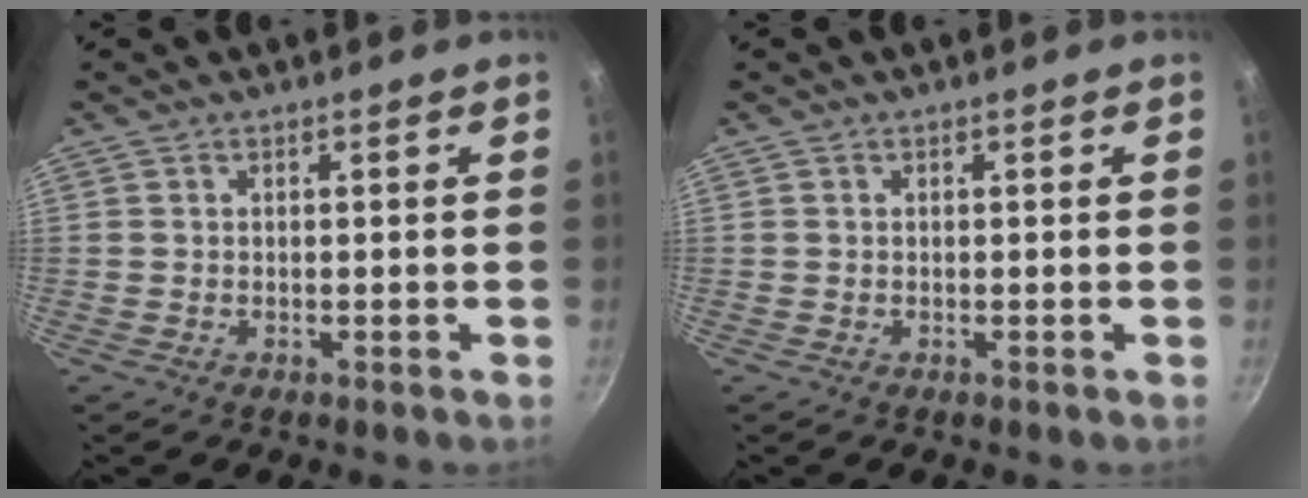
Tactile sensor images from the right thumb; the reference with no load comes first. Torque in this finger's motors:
{"motor_torque": [-0.02, 0.00, 0.00, 0.00, 0.00]}